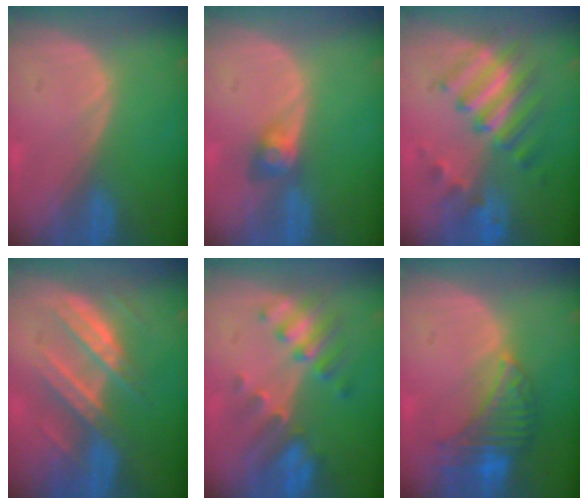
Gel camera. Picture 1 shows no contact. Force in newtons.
{"total": 3.0, "press": 2.6, "slide": 1.4}
{"total": 7.6, "press": 7.5, "slide": 1.0}
{"total": 7.3, "press": 7.3, "slide": 0.1}
{"total": 7.7, "press": 6.9, "slide": 3.4}
{"total": 8.1, "press": 7.0, "slide": 4.0}